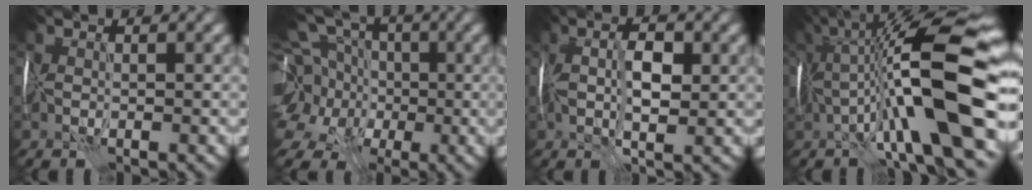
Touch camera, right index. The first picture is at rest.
{"total": 15.5, "force": [-0.9, 13.1, 8.2], "torque": [-0.194, 0.017, -0.042]}
{"total": 3.7, "force": [0.7, 1.3, 3.4], "torque": [-0.070, 0.005, 0.012]}
{"total": 14.1, "force": [-0.7, 3.0, 13.7], "torque": [-0.229, 0.033, -0.015]}